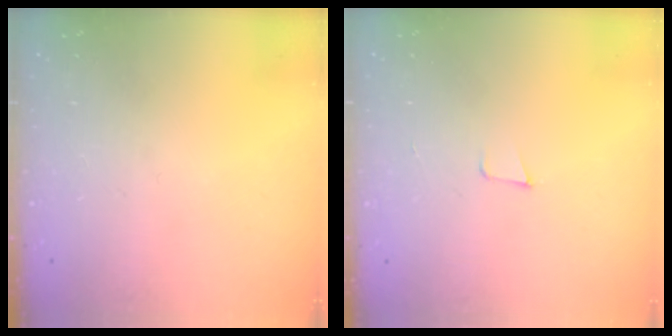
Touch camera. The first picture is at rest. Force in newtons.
{"total": 3.4, "press": 2.1, "slide": 2.7}